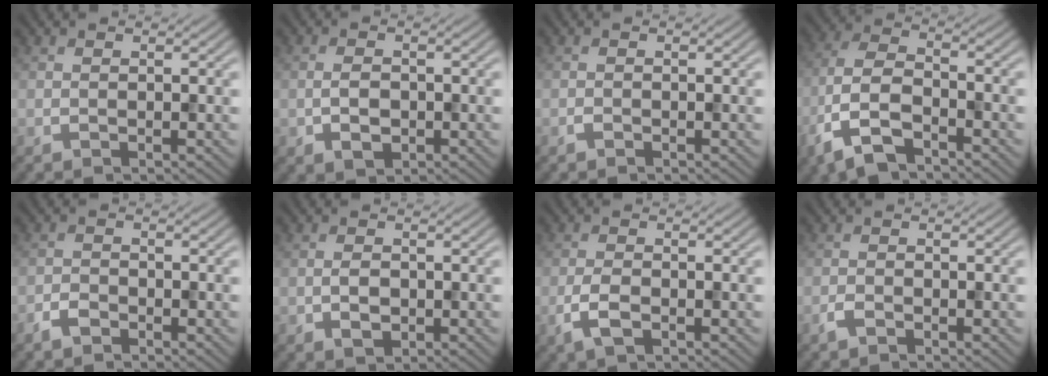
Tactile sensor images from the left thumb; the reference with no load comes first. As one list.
[{"total": 2.8, "force": [-0.8, 1.8, 2.0], "torque": [-0.038, -0.003, -0.012]}, {"total": 0.5, "force": [-0.4, 0.2, 0.2], "torque": [-0.004, 0.001, -0.009]}, {"total": 9.6, "force": [-5.7, 4.1, 6.5], "torque": [-0.147, -0.011, -0.129]}, {"total": 2.1, "force": [-1.6, 1.1, 1.0], "torque": [-0.019, 0.000, -0.035]}, {"total": 2.3, "force": [-0.6, 1.5, 1.7], "torque": [-0.033, -0.002, -0.009]}, {"total": 3.3, "force": [-1.5, 1.4, 2.6], "torque": [-0.060, -0.004, -0.035]}, {"total": 1.3, "force": [-1.0, 0.5, 0.7], "torque": [-0.018, -0.001, -0.023]}]